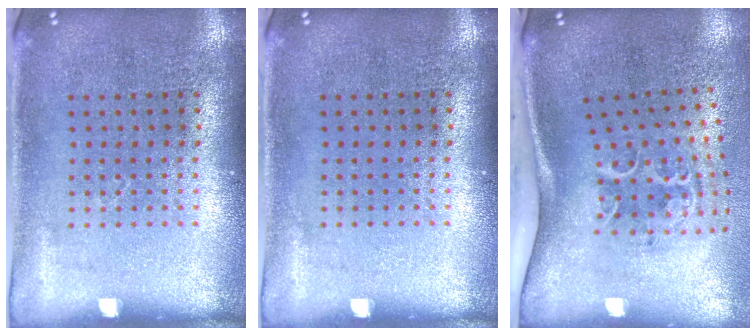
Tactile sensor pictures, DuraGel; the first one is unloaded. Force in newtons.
{"total": 0.0}
{"total": 2.2, "press": 1.4, "slide": 1.7}